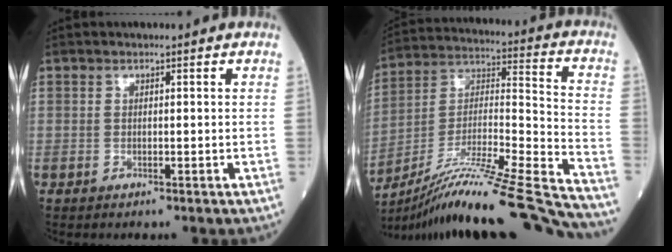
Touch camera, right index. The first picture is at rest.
{"total": 27.6, "force": [-23.8, -0.7, 14.0], "torque": [-0.192, -0.023, -0.385]}